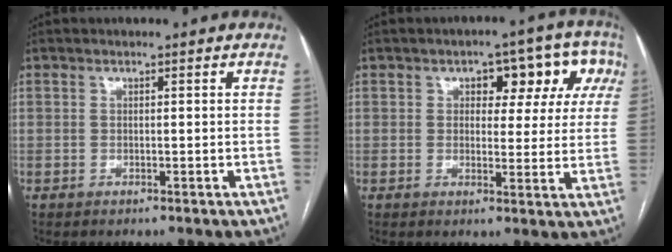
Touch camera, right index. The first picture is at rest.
{"total": 9.8, "force": [3.5, 5.1, 7.5], "torque": [-0.071, 0.036, 0.041]}